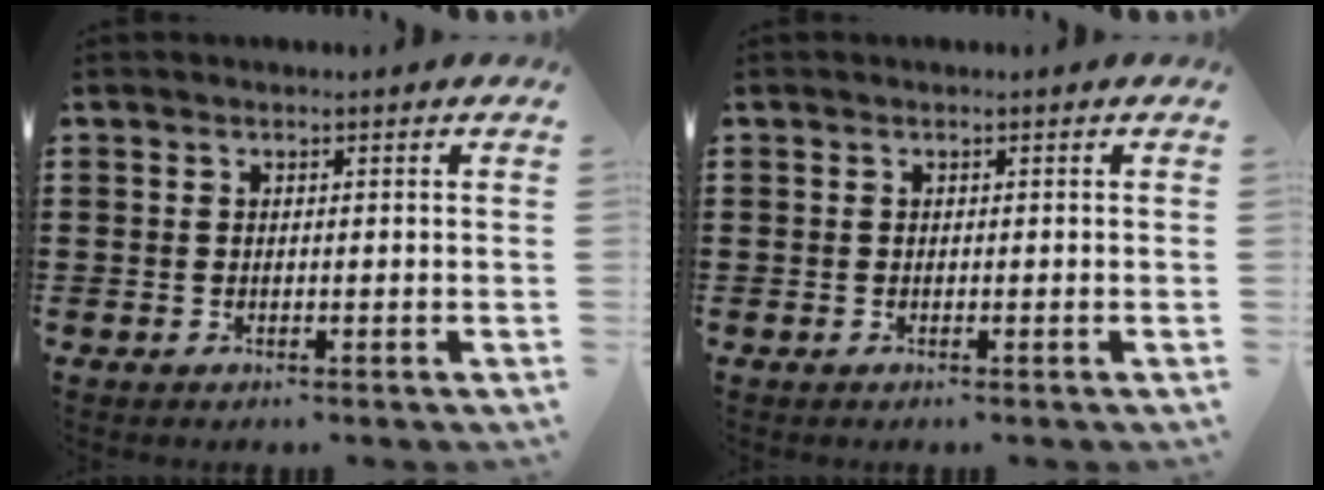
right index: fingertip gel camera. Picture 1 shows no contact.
{"total": 0.0}